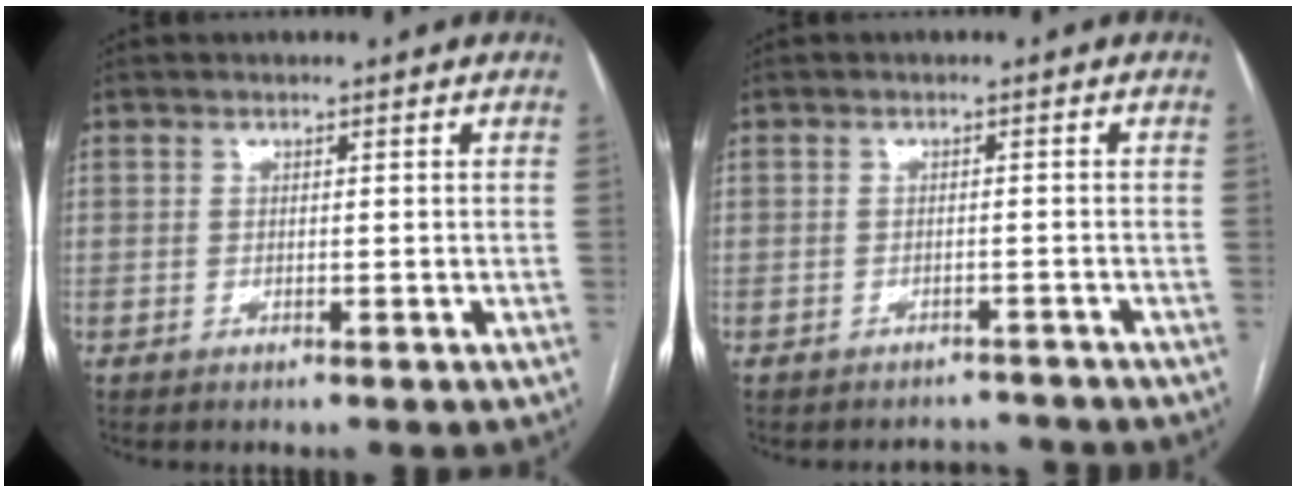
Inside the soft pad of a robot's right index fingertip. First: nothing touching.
{"total": 2.9, "force": [-2.7, 0.7, -0.6], "torque": [0.008, 0.000, -0.035]}